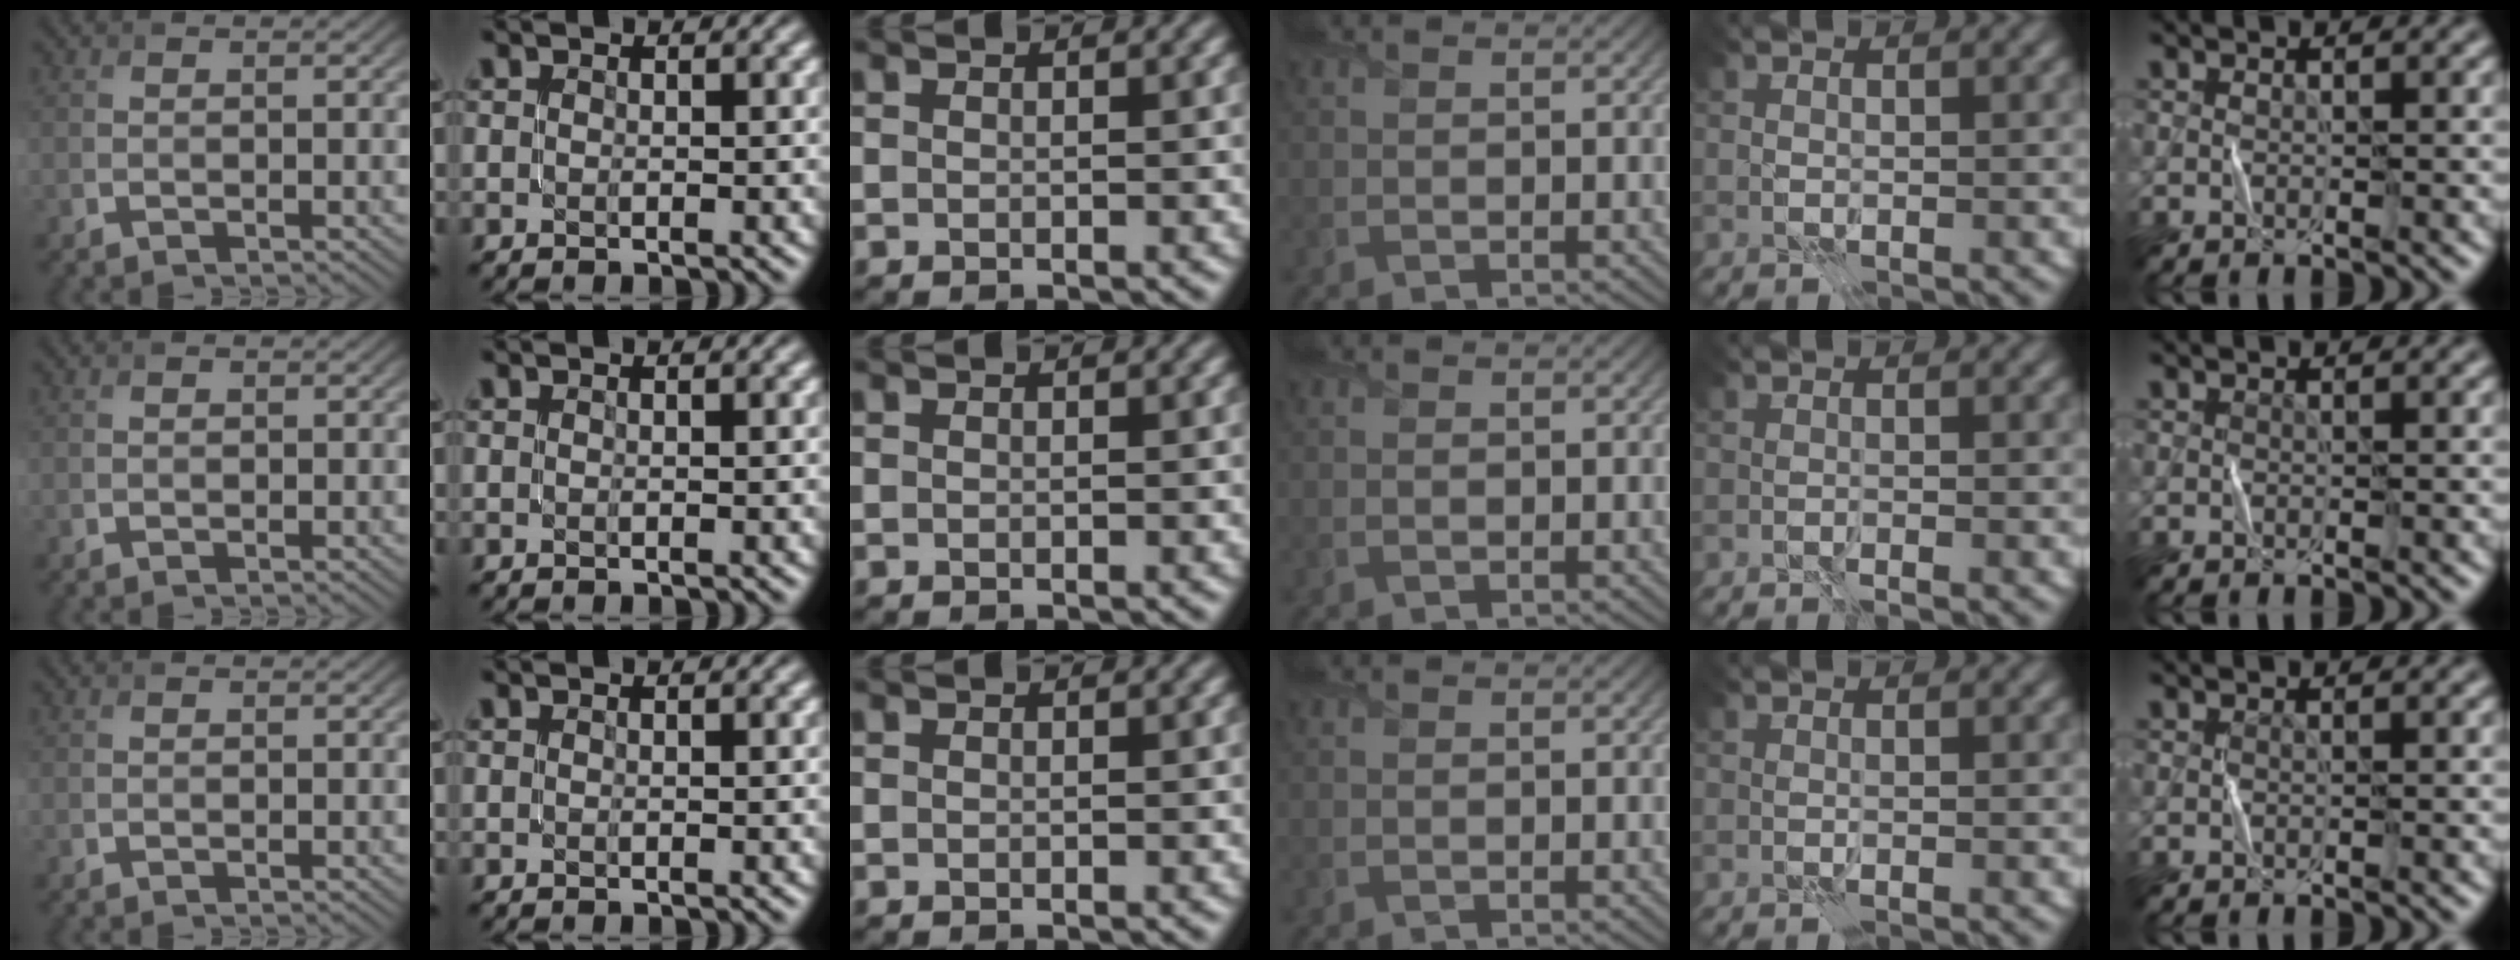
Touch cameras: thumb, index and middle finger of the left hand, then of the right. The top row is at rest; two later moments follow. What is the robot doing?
{"motion": "fold", "object": "scarf"}